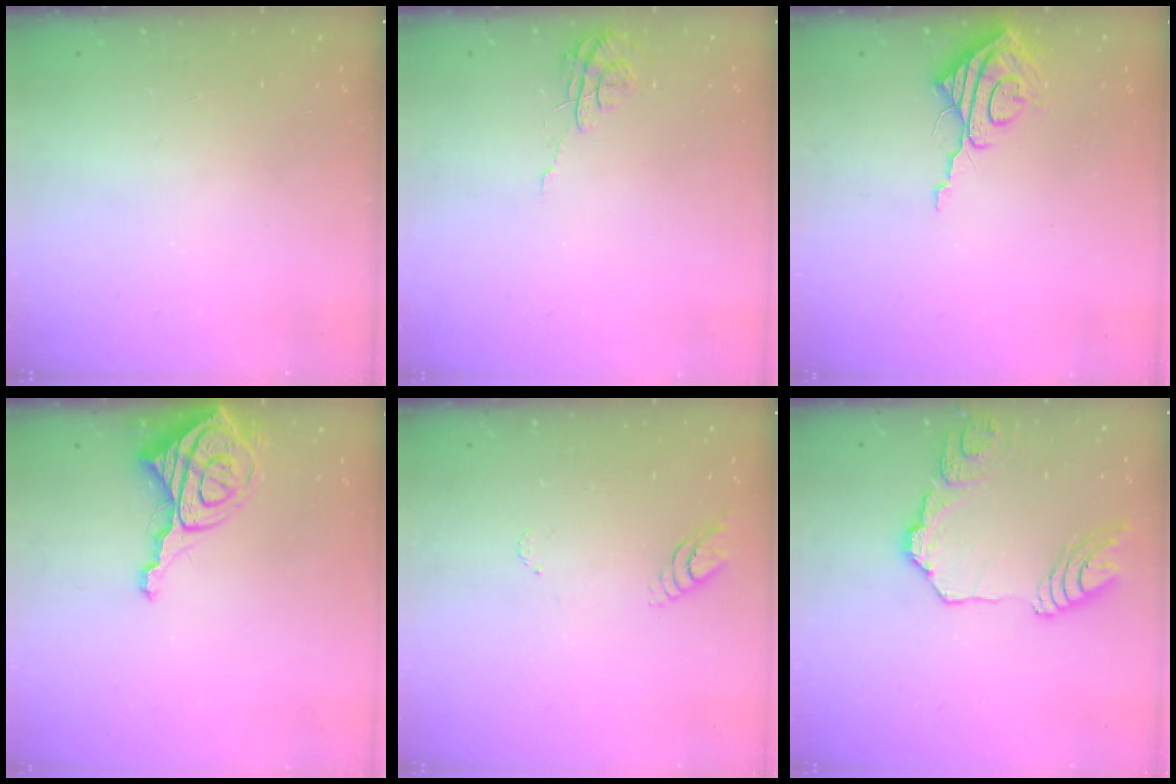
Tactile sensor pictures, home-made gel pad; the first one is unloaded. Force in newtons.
{"total": 7.0, "press": 7.0, "slide": 0.4}
{"total": 9.4, "press": 9.4, "slide": 1.0}
{"total": 14.1, "press": 14.0, "slide": 1.1}
{"total": 4.1, "press": 4.1, "slide": 0.4}
{"total": 16.2, "press": 16.1, "slide": 1.6}